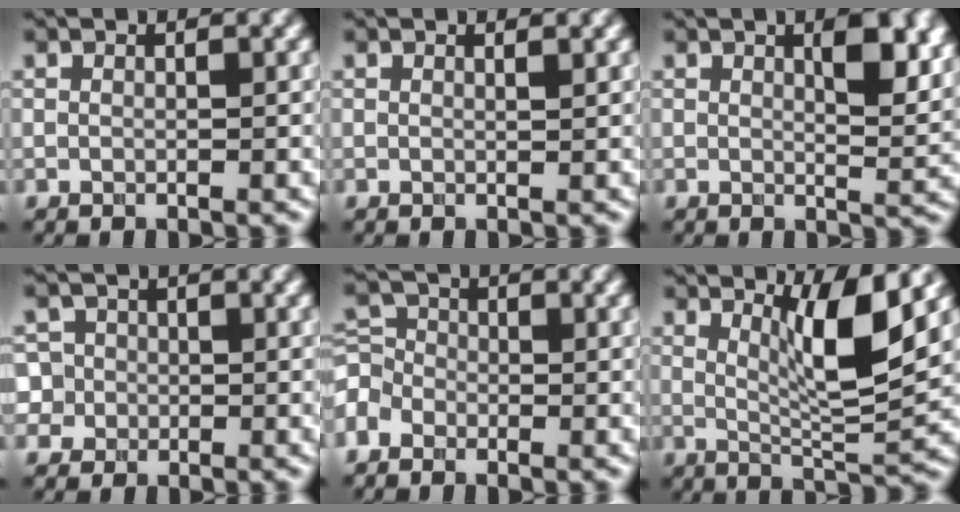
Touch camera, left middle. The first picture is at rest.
{"total": 0.8, "force": [0.5, 0.3, 0.5], "torque": [0.000, 0.004, 0.006]}
{"total": 4.5, "force": [1.7, 1.5, 3.9], "torque": [-0.057, -0.003, 0.034]}
{"total": 3.6, "force": [0.0, 3.5, 1.0], "torque": [0.003, 0.030, -0.013]}
{"total": 3.5, "force": [-2.1, 2.4, 1.3], "torque": [-0.029, 0.008, -0.041]}
{"total": 5.7, "force": [2.1, 1.0, 5.2], "torque": [-0.083, -0.010, 0.045]}